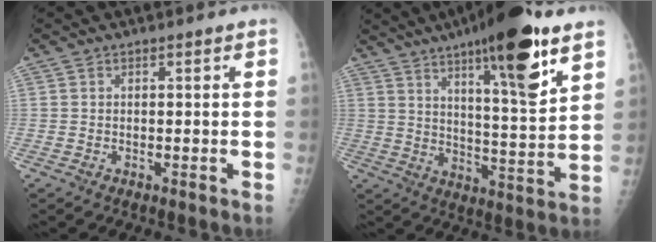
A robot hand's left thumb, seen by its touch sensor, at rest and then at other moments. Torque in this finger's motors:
{"motor_torque": [2.39, 1.01, 1.58, -1.18, 0.51]}